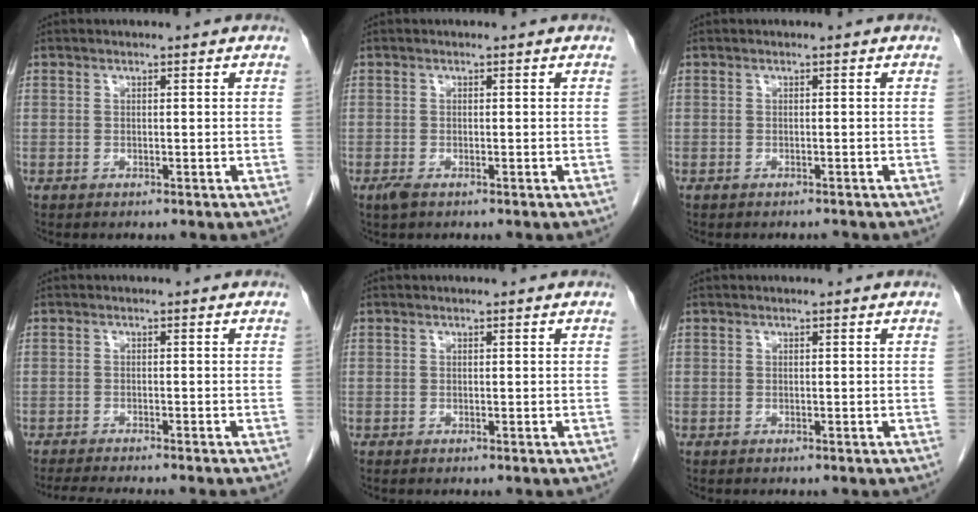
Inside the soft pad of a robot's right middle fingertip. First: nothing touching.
{"total": 1.4, "force": [-0.9, 0.4, 1.0], "torque": [-0.027, -0.004, -0.014]}
{"total": 0.9, "force": [-0.8, 0.2, 0.2], "torque": [-0.009, -0.002, -0.012]}
{"total": 7.6, "force": [-6.8, -0.1, 3.5], "torque": [-0.039, -0.016, -0.103]}
{"total": 0.0}
{"total": 0.0}